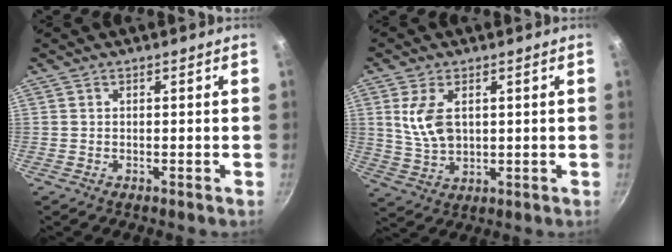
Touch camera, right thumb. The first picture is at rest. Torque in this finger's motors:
{"motor_torque": [-0.43, 0.91, 1.03, 0.24, 0.07]}